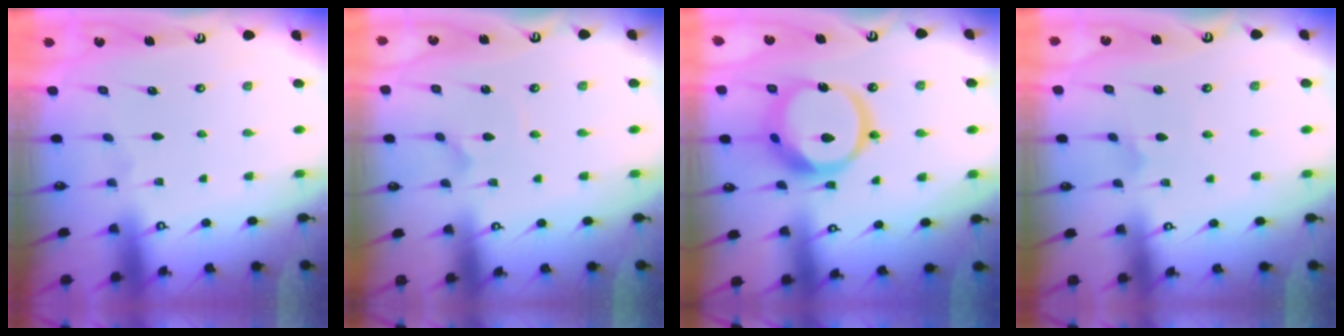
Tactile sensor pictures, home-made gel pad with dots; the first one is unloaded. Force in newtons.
{"total": 1.6, "press": 1.6, "slide": 0.1}
{"total": 17.1, "press": 17.0, "slide": 2.1}
{"total": 2.9, "press": 2.9, "slide": 0.4}